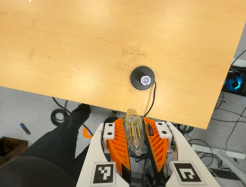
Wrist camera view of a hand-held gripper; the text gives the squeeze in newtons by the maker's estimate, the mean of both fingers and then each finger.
{"total": 12.2, "left": 13.7, "right": 10.7}